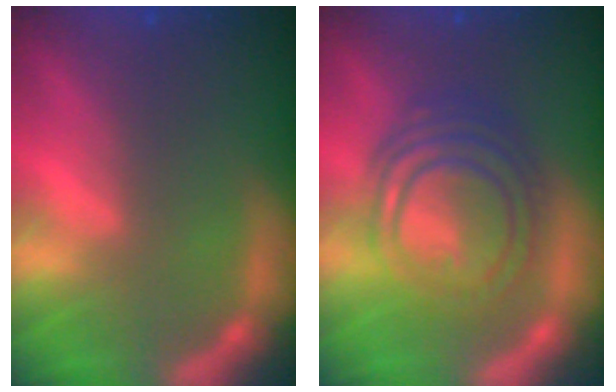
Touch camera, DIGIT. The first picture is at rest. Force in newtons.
{"total": 10.0}